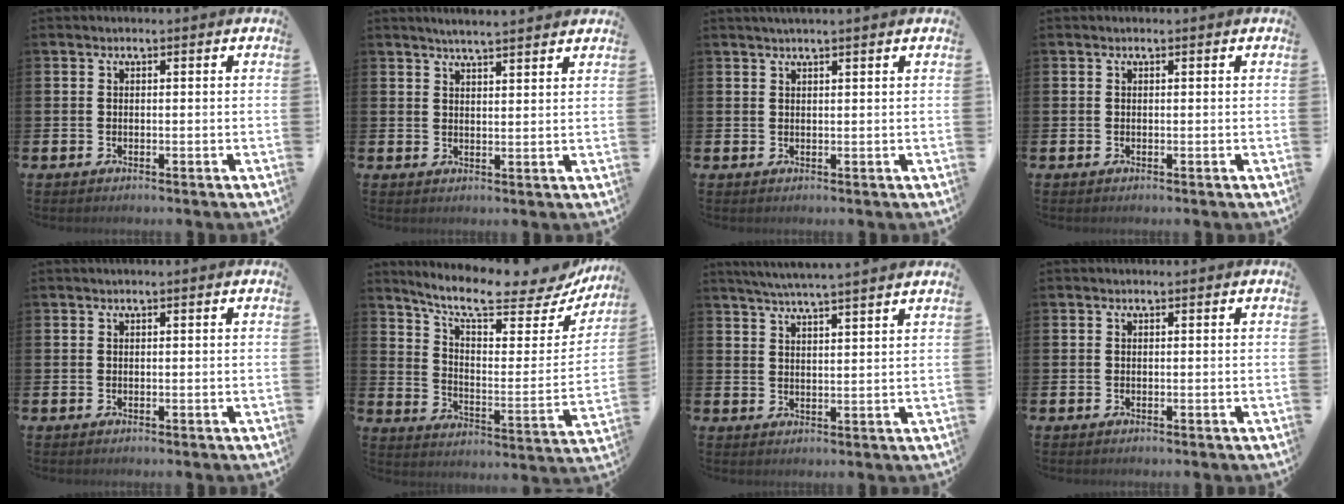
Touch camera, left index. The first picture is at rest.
{"total": 3.8, "force": [3.7, -0.3, 0.8], "torque": [-0.022, -0.014, 0.066]}
{"total": 1.4, "force": [1.2, -0.2, 0.6], "torque": [-0.009, 0.000, 0.023]}
{"total": 0.0}
{"total": 0.0}
{"total": 10.3, "force": [9.1, 1.9, 4.3], "torque": [-0.105, -0.073, 0.152]}
{"total": 4.8, "force": [4.6, -0.9, 1.0], "torque": [-0.039, -0.019, 0.083]}
{"total": 0.0}